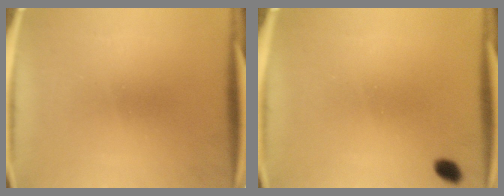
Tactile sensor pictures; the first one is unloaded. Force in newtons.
{"total": 1.8}